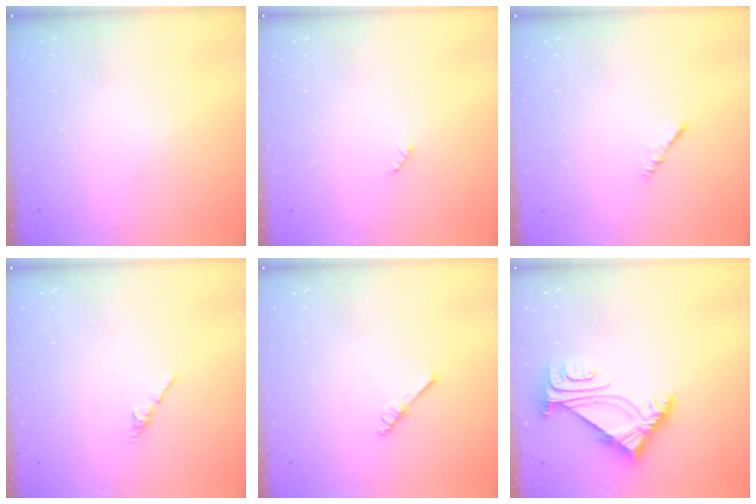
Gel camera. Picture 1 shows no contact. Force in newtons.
{"total": 2.5, "press": 2.4, "slide": 0.4}
{"total": 1.4, "press": 1.4, "slide": 0.4}
{"total": 3.0, "press": 2.8, "slide": 0.8}
{"total": 3.2, "press": 3.2, "slide": 0.3}
{"total": 5.2, "press": 5.1, "slide": 1.0}